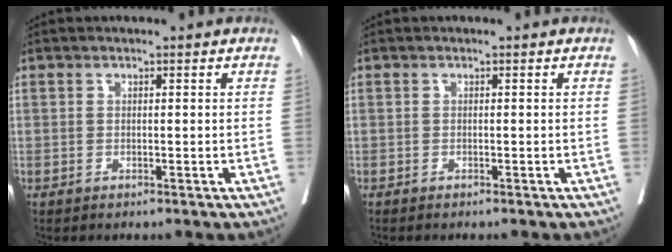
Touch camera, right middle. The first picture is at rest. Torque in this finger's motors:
{"motor_torque": [-0.17, 0.07, -0.01, 0.01]}